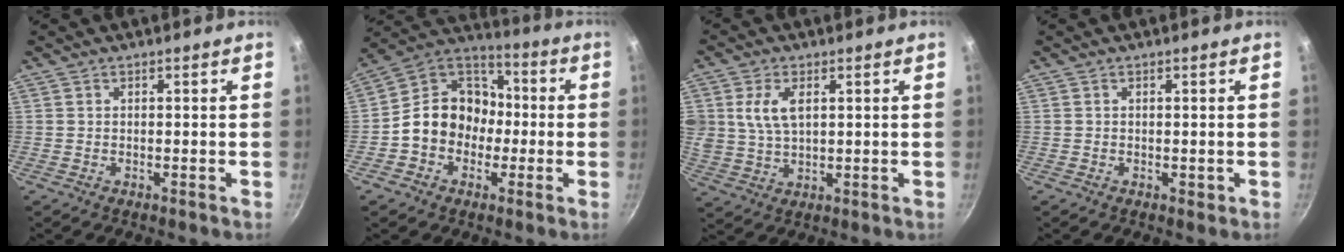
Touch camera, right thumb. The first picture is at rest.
{"total": 13.9, "force": [-2.2, 11.7, 7.1], "torque": [-0.068, 0.049, -0.058]}
{"total": 7.2, "force": [2.1, 4.4, 5.3], "torque": [-0.098, -0.008, 0.043]}
{"total": 0.6, "force": [0.0, 0.5, 0.3], "torque": [0.001, -0.001, 0.000]}